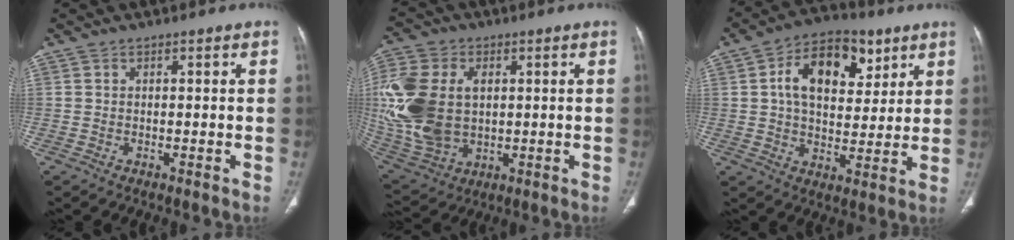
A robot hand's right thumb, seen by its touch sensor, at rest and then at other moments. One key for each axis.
{"total": 20.2, "fx": 1.7, "fy": 13.8, "fz": 14.6, "tx": -0.339, "ty": -0.007, "tz": 0.048}
{"total": 15.0, "fx": 5.5, "fy": 9.6, "fz": 10.3, "tx": -0.131, "ty": -0.003, "tz": 0.087}